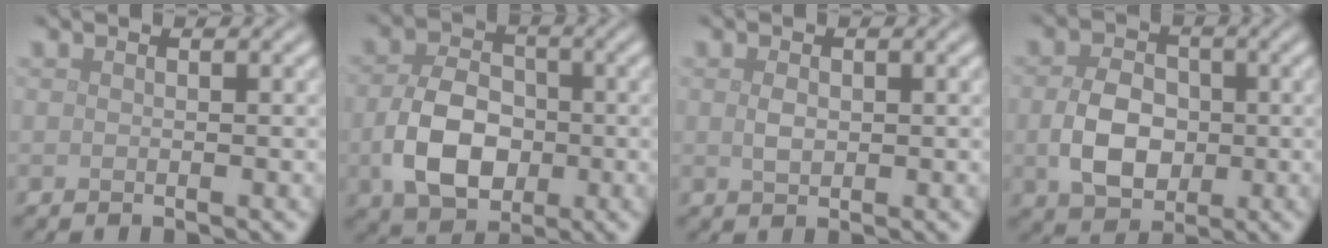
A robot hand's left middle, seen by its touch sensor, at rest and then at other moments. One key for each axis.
{"total": 6.4, "fx": -1.4, "fy": 4.4, "fz": 4.4, "tx": -0.092, "ty": -0.004, "tz": -0.027}
{"total": 1.4, "fx": 0.1, "fy": 0.9, "fz": 1.0, "tx": -0.025, "ty": -0.001, "tz": 0.004}
{"total": 5.1, "fx": -0.6, "fy": 3.8, "fz": 3.4, "tx": -0.071, "ty": -0.006, "tz": -0.009}